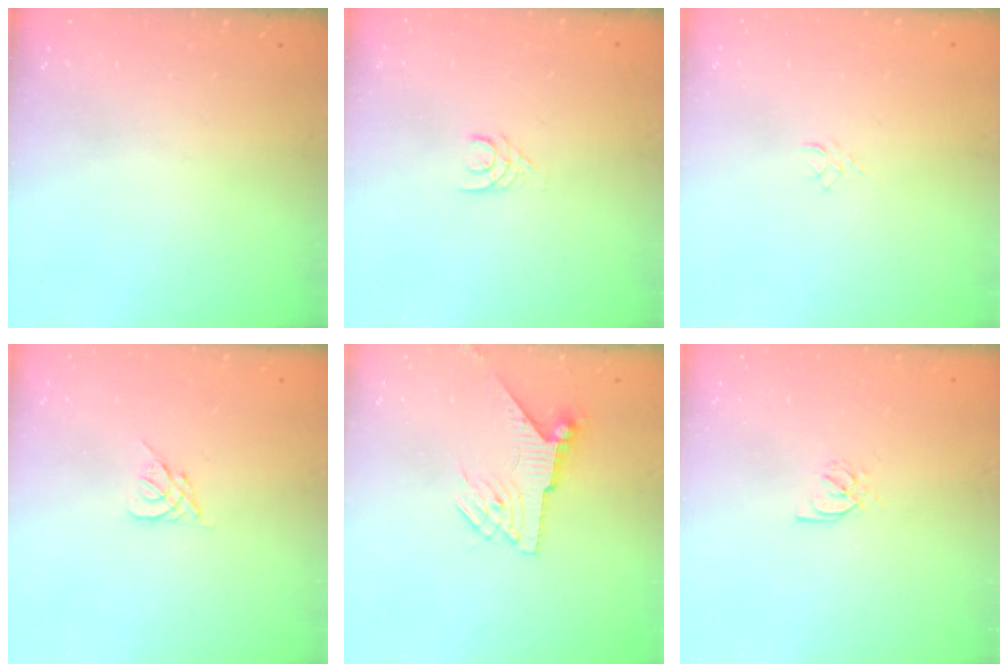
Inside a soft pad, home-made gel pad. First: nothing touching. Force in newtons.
{"total": 2.4, "press": 2.4, "slide": 0.2}
{"total": 5.0, "press": 4.9, "slide": 0.3}
{"total": 2.6, "press": 2.5, "slide": 0.7}
{"total": 7.3, "press": 7.3, "slide": 0.7}
{"total": 2.6, "press": 2.6, "slide": 0.4}